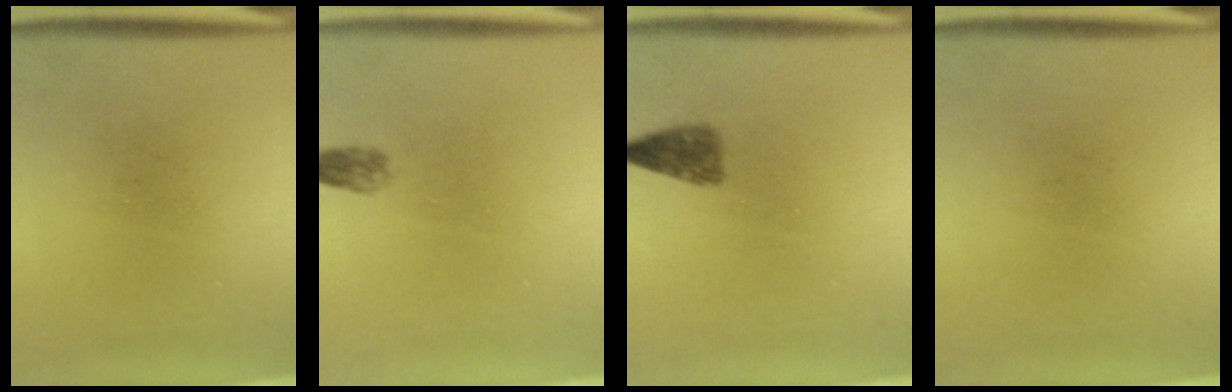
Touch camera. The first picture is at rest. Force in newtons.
{"total": 1.5}
{"total": 2.4}
{"total": 0.0}